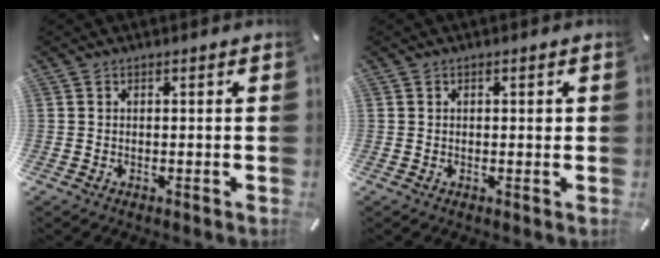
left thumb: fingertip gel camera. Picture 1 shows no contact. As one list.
[{"total": 0.8, "force": [0.2, 0.4, 0.6], "torque": [-0.011, 0.003, 0.003]}]